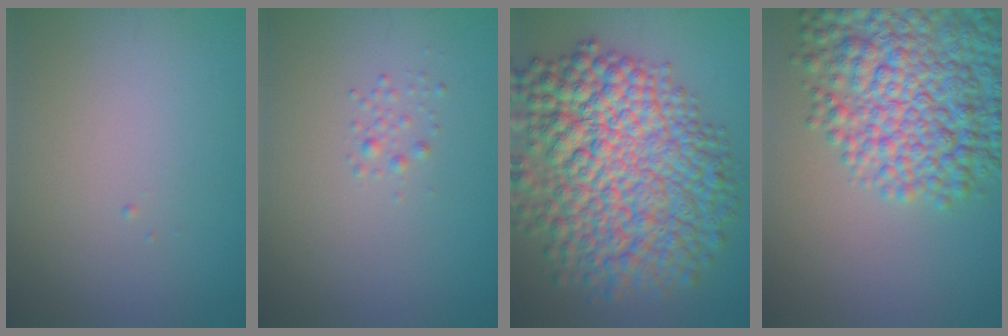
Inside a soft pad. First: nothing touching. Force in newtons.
{"total": 0.9, "press": 0.9, "slide": 0.0}
{"total": 13.9, "press": 13.9, "slide": 0.3}
{"total": 9.9, "press": 9.9, "slide": 0.3}